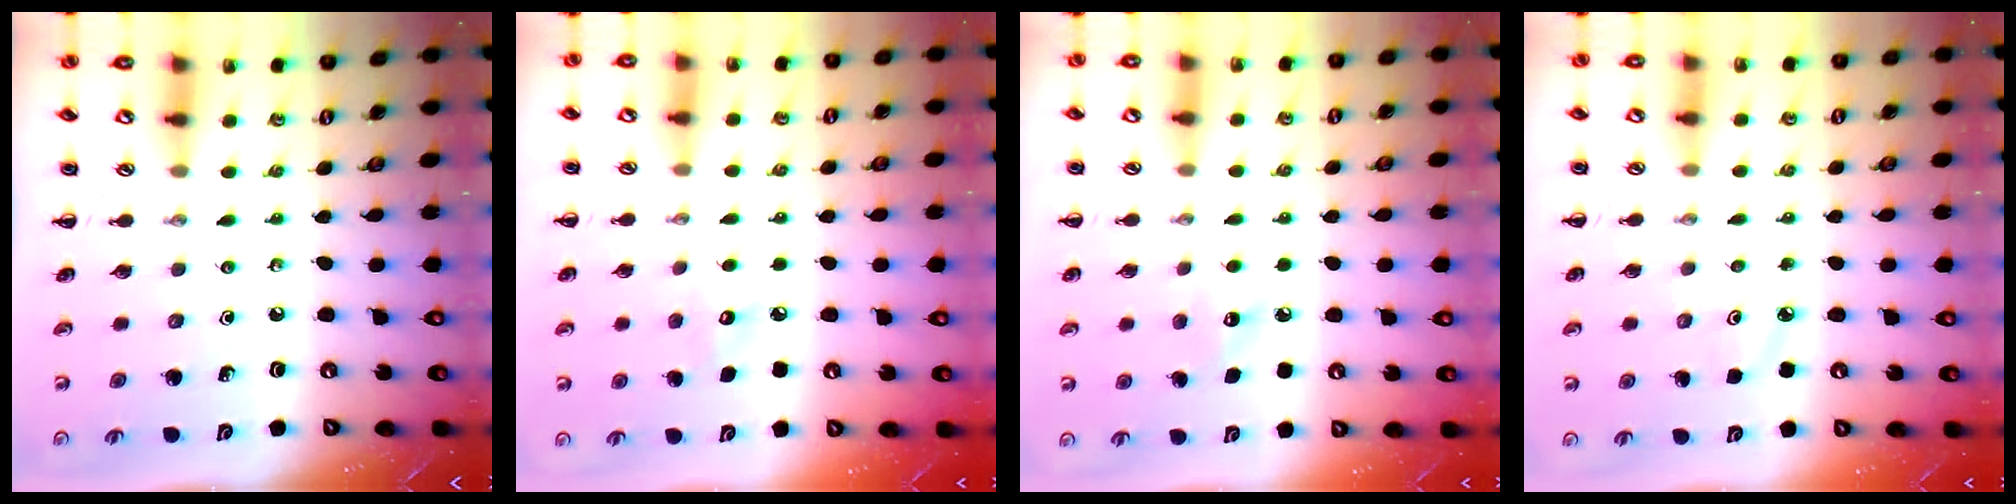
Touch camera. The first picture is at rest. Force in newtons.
{"total": 5.9, "press": 5.7, "slide": 1.6}
{"total": 6.9, "press": 6.7, "slide": 1.6}
{"total": 4.3, "press": 4.1, "slide": 1.3}